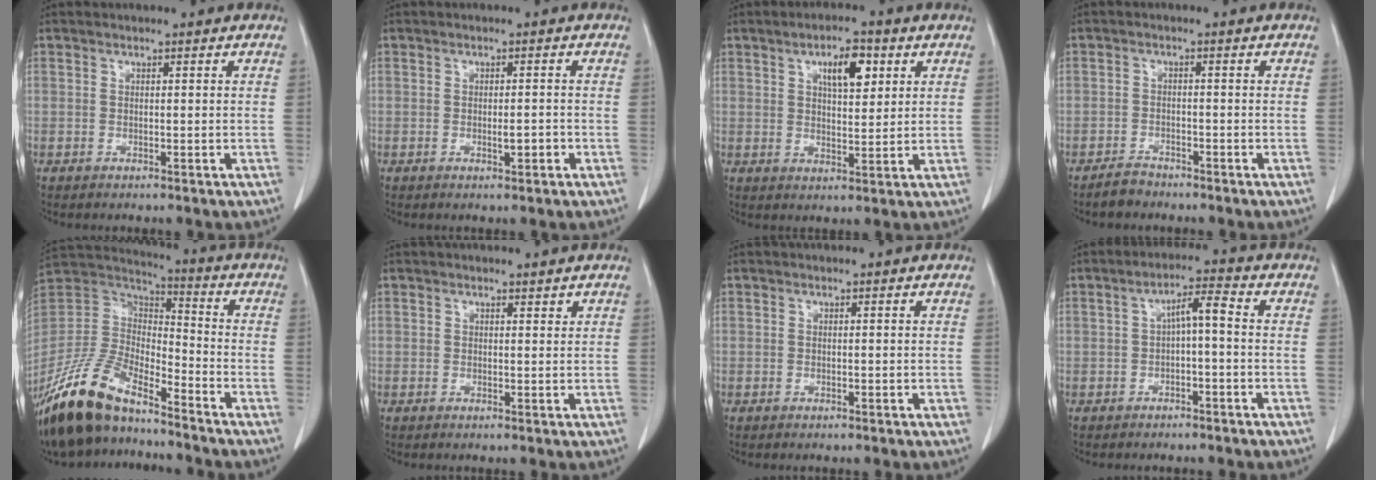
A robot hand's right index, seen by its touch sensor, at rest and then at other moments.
{"total": 2.3, "force": [-0.7, 0.8, 2.0], "torque": [-0.038, 0.000, -0.006]}
{"total": 7.2, "force": [3.0, 2.9, 5.9], "torque": [-0.100, 0.009, 0.053]}
{"total": 2.8, "force": [-2.4, 1.4, 0.4], "torque": [-0.016, 0.002, -0.039]}
{"total": 19.7, "force": [-14.9, 6.4, 11.1], "torque": [-0.251, -0.015, -0.286]}
{"total": 1.0, "force": [0.8, 0.5, 0.5], "torque": [-0.008, 0.004, 0.012]}
{"total": 0.5, "force": [-0.1, 0.2, 0.5], "torque": [-0.013, 0.001, 0.000]}
{"total": 4.6, "force": [-0.1, 1.2, 4.4], "torque": [-0.079, 0.021, -0.001]}